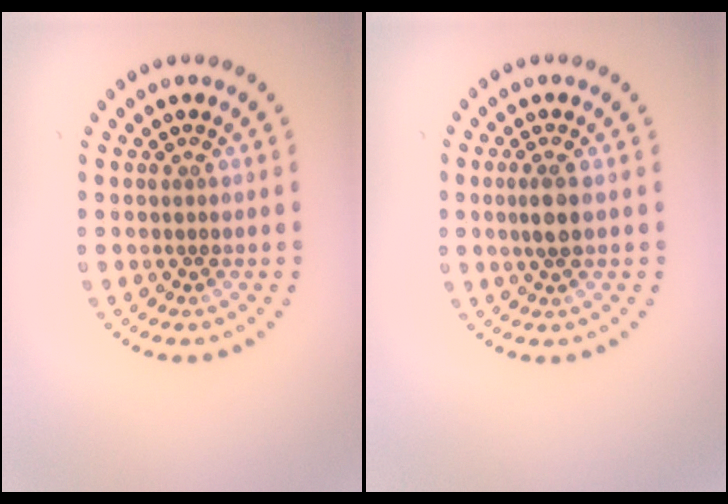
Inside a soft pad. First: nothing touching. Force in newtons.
{"total": 1.9, "press": 1.7, "slide": 0.8}